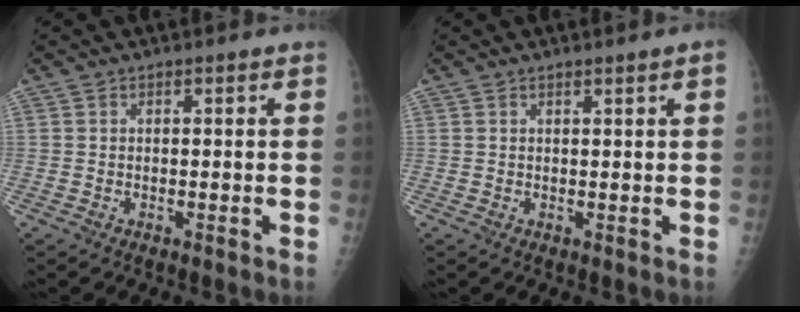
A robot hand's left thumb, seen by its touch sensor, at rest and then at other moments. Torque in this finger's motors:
{"motor_torque": [-0.25, -0.26, 0.02, 0.12, 0.03]}